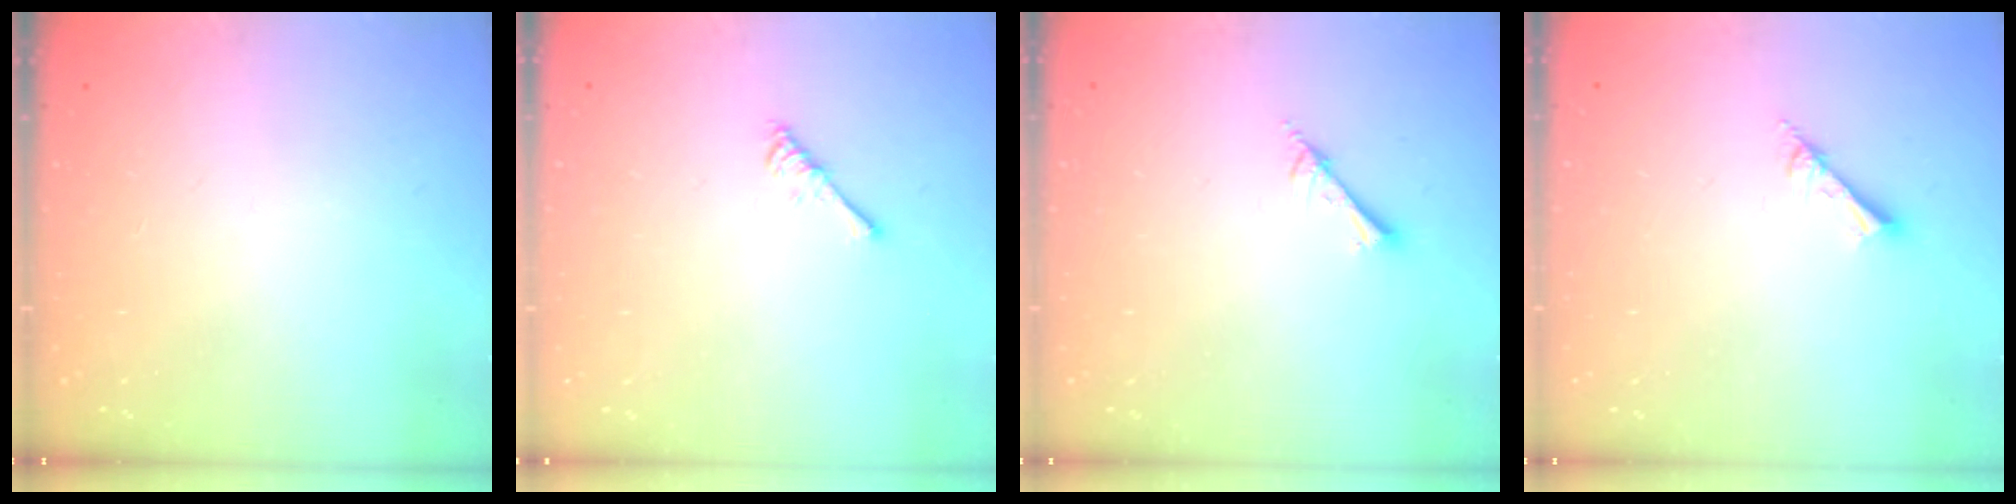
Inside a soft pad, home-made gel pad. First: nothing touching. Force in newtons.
{"total": 2.9, "press": 2.9, "slide": 0.5}
{"total": 2.2, "press": 2.2, "slide": 0.3}
{"total": 2.8, "press": 2.7, "slide": 0.4}